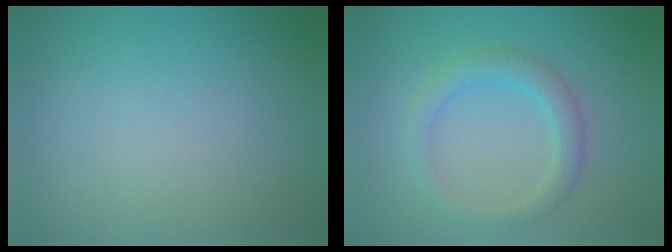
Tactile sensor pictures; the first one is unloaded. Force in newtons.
{"total": 2.7, "press": 2.7, "slide": 0.1}